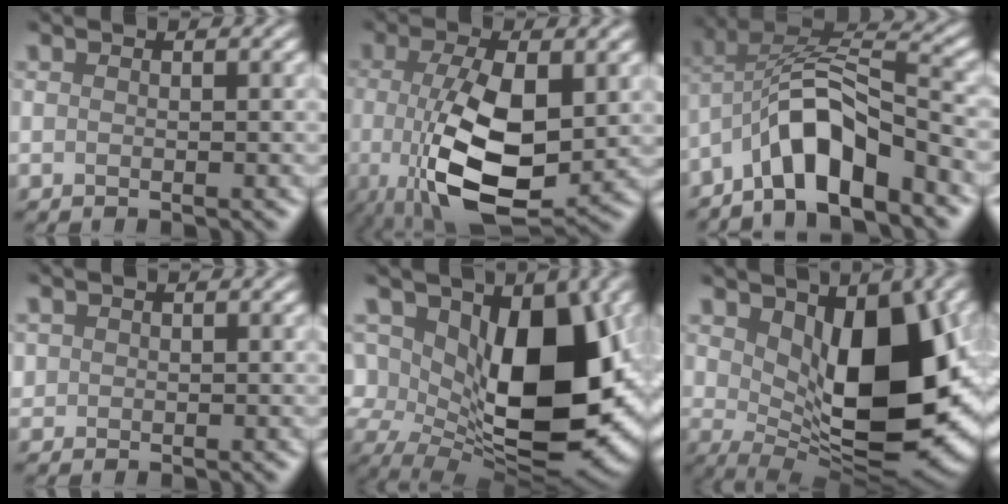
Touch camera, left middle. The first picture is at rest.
{"total": 9.1, "force": [-1.4, 3.6, 8.2], "torque": [-0.165, -0.009, -0.016]}
{"total": 7.5, "force": [-4.2, 2.7, 5.6], "torque": [-0.098, 0.020, -0.074]}
{"total": 0.8, "force": [0.4, 0.5, -0.5], "torque": [0.008, 0.005, 0.017]}
{"total": 13.8, "force": [1.9, 7.8, 11.2], "torque": [-0.158, -0.013, 0.034]}
{"total": 12.2, "force": [1.9, 6.0, 10.4], "torque": [-0.141, -0.007, 0.044]}